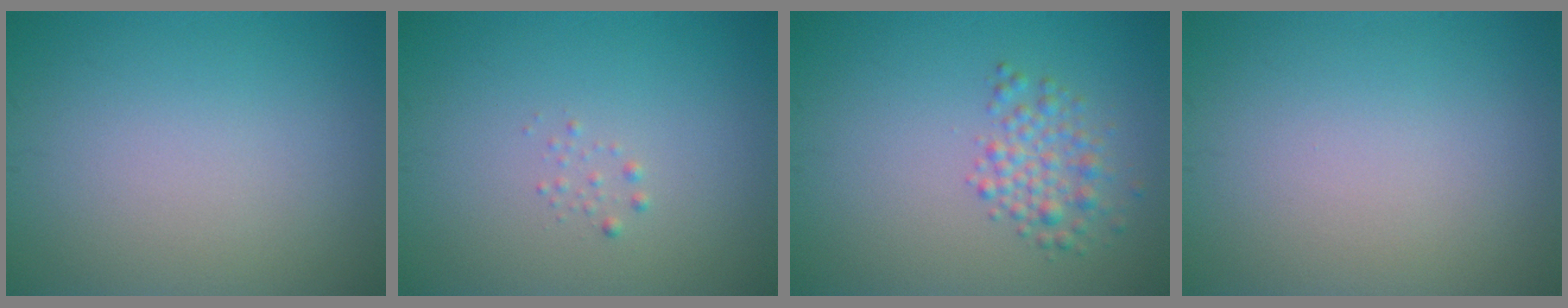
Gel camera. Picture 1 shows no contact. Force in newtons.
{"total": 0.6, "press": 0.6, "slide": 0.0}
{"total": 2.6, "press": 2.6, "slide": 0.1}
{"total": 0.0}